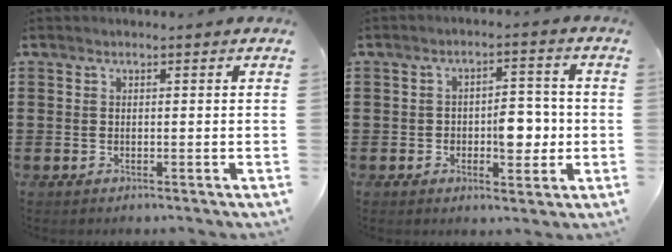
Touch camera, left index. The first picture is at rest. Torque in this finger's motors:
{"motor_torque": [0.81, 0.20, 0.23, 0.05]}